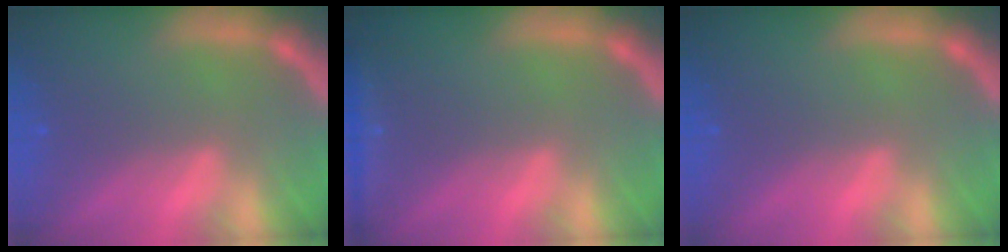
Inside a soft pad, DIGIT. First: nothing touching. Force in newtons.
{"total": 2.4}
{"total": 0.0}